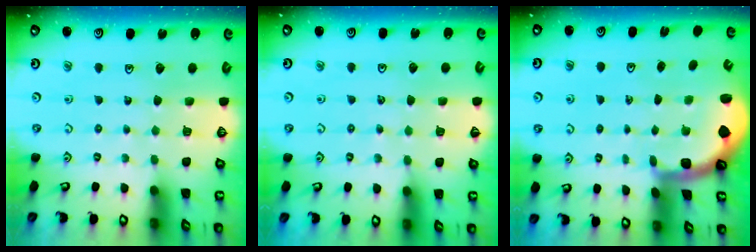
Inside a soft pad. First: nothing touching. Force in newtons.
{"total": 2.7, "press": 2.7, "slide": 0.2}
{"total": 1.5, "press": 1.5, "slide": 0.3}